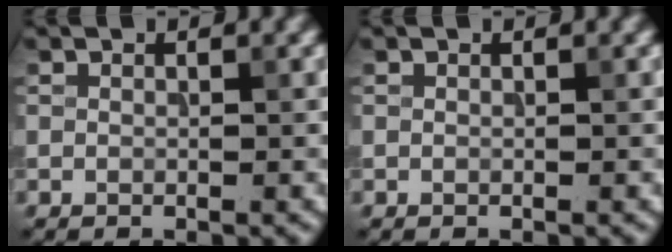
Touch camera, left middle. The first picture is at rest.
{"total": 0.0}